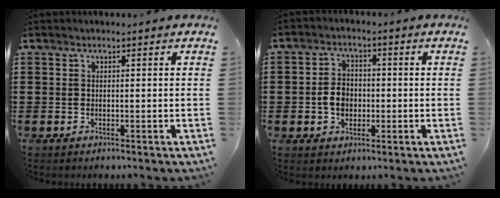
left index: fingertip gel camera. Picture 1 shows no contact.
{"total": 4.4, "force": [-0.8, 3.2, 2.8], "torque": [-0.064, 0.005, -0.019]}